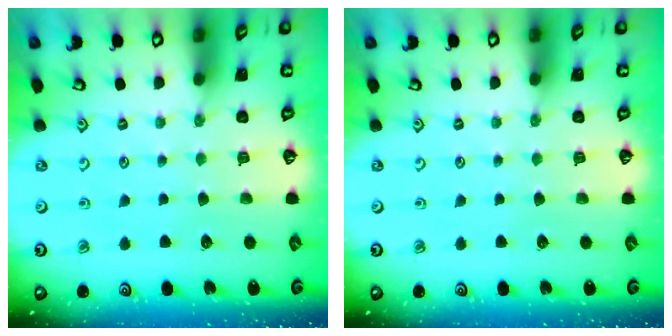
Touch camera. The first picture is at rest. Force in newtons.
{"total": 0.0}